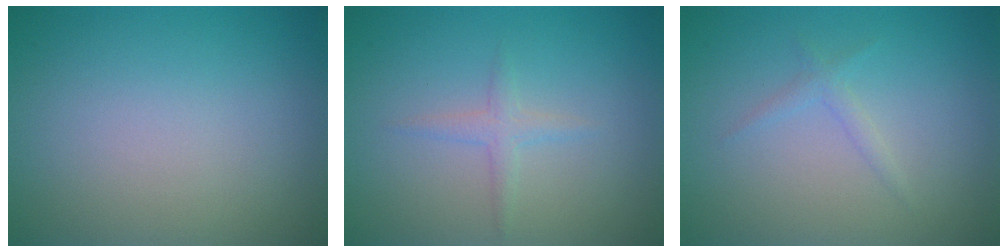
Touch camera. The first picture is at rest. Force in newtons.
{"total": 1.3, "press": 1.3, "slide": 0.0}
{"total": 1.0, "press": 1.0, "slide": 0.0}